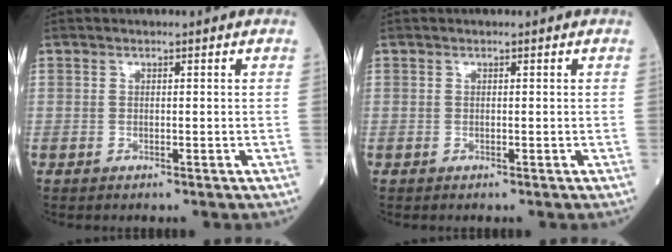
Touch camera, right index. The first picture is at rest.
{"total": 0.0}